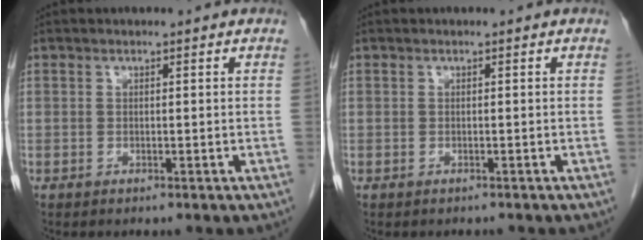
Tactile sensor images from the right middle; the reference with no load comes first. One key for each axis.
{"total": 0.7, "fx": -0.7, "fy": 0.2, "fz": 0.0, "tx": -0.008, "ty": -0.001, "tz": -0.012}